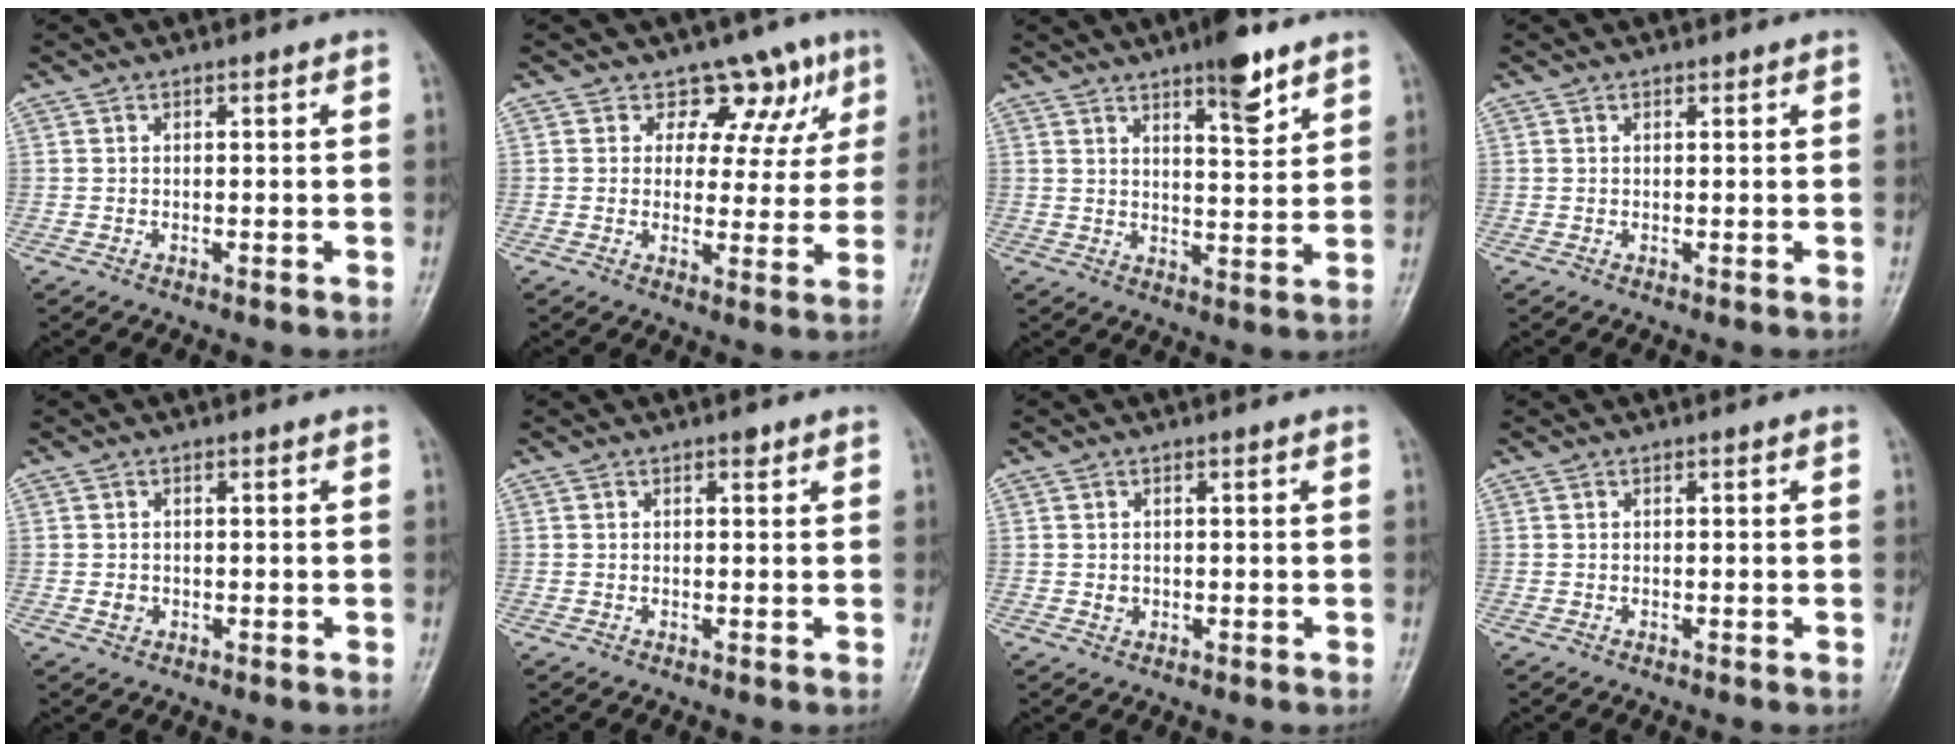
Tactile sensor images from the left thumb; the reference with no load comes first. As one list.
[{"total": 8.6, "force": [5.4, 6.2, 2.6], "torque": [0.016, -0.020, 0.060]}, {"total": 8.1, "force": [5.5, 2.2, 5.5], "torque": [-0.068, -0.036, 0.082]}, {"total": 0.5, "force": [0.4, 0.3, 0.1], "torque": [-0.003, -0.003, 0.006]}, {"total": 1.4, "force": [-0.1, 1.3, 0.6], "torque": [-0.006, 0.002, 0.001]}, {"total": 0.9, "force": [0.6, 0.5, 0.5], "torque": [-0.002, -0.003, 0.006]}, {"total": 1.2, "force": [0.0, 1.1, 0.5], "torque": [-0.006, 0.000, 0.004]}, {"total": 0.0}]